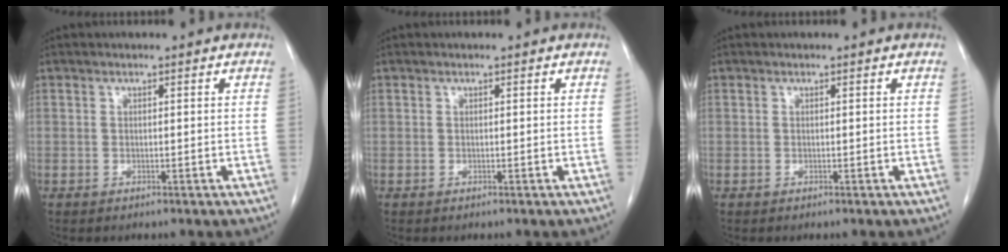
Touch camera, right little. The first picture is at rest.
{"total": 0.0}
{"total": 0.0}